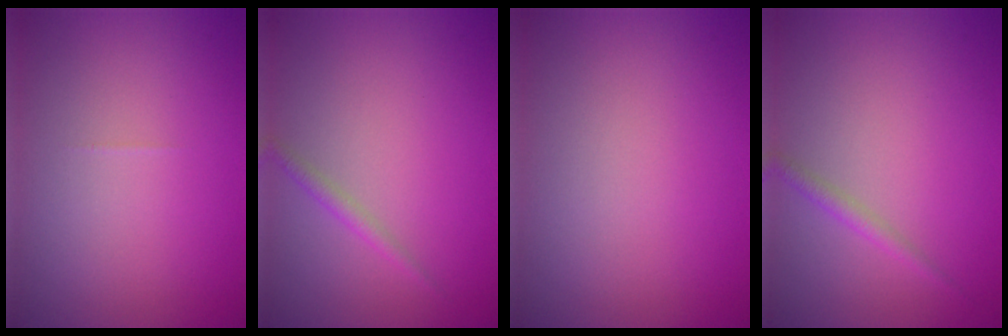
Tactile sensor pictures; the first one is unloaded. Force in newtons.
{"total": 1.2, "press": 1.2, "slide": 0.0}
{"total": 0.0}
{"total": 1.3, "press": 1.3, "slide": 0.0}